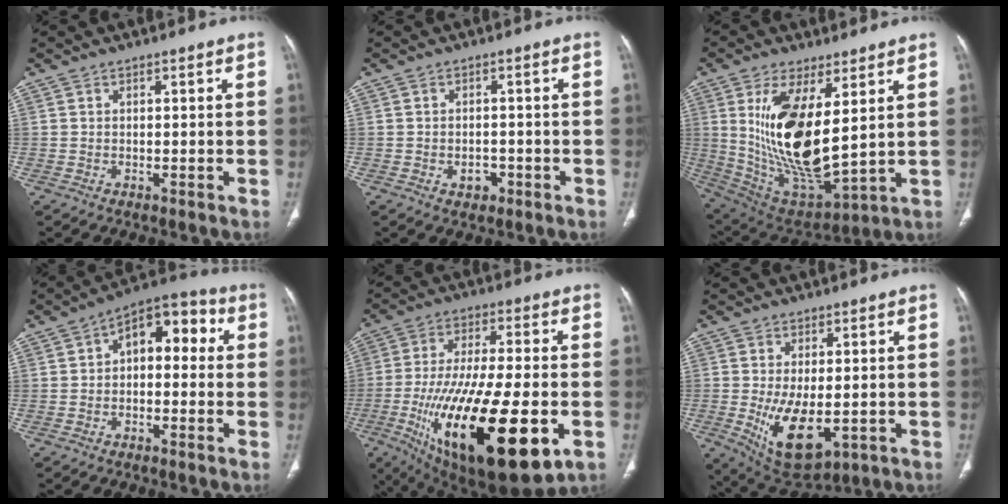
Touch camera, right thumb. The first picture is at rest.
{"total": 2.7, "force": [-1.1, 2.0, 1.5], "torque": [-0.011, 0.006, -0.010]}
{"total": 20.1, "force": [4.4, 8.1, 17.9], "torque": [-0.330, -0.035, 0.105]}
{"total": 11.6, "force": [1.2, 7.0, 9.2], "torque": [-0.086, 0.044, 0.001]}
{"total": 30.6, "force": [-8.9, 10.6, 27.2], "torque": [-0.486, -0.025, -0.126]}
{"total": 11.2, "force": [-2.2, 5.6, 9.4], "torque": [-0.154, -0.019, -0.015]}